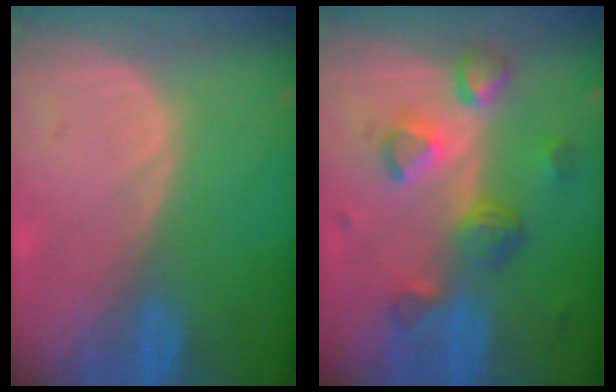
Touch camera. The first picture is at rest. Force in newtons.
{"total": 8.0, "press": 7.0, "slide": 3.8}